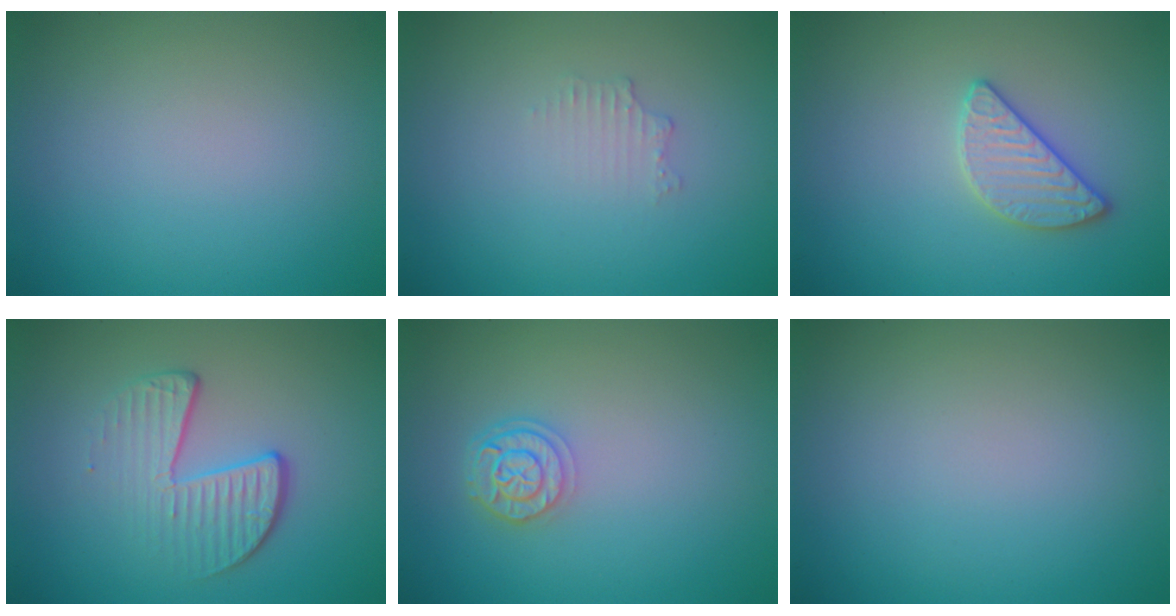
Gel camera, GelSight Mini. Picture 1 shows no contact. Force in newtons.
{"total": 0.6, "press": 0.4, "slide": 0.3}
{"total": 2.6, "press": 2.6, "slide": 0.4}
{"total": 3.9, "press": 2.7, "slide": 2.9}
{"total": 2.3, "press": 1.9, "slide": 1.3}
{"total": 0.0}